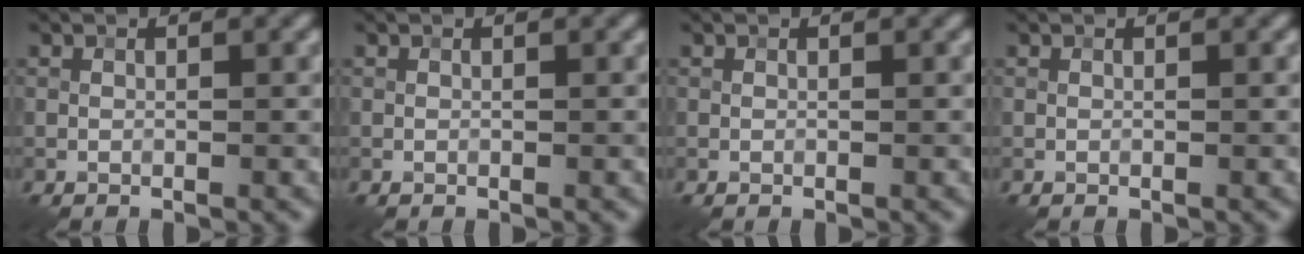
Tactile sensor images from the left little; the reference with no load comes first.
{"total": 0.0}
{"total": 0.0}
{"total": 0.0}